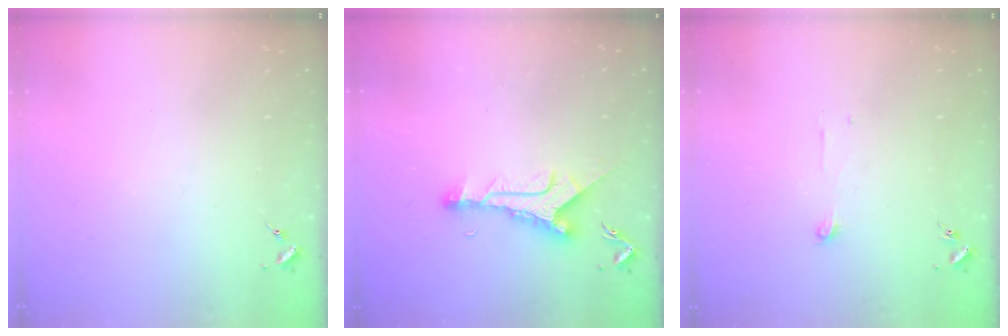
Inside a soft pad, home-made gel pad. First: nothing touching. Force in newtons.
{"total": 9.8, "press": 9.8, "slide": 0.3}
{"total": 3.8, "press": 3.8, "slide": 0.3}